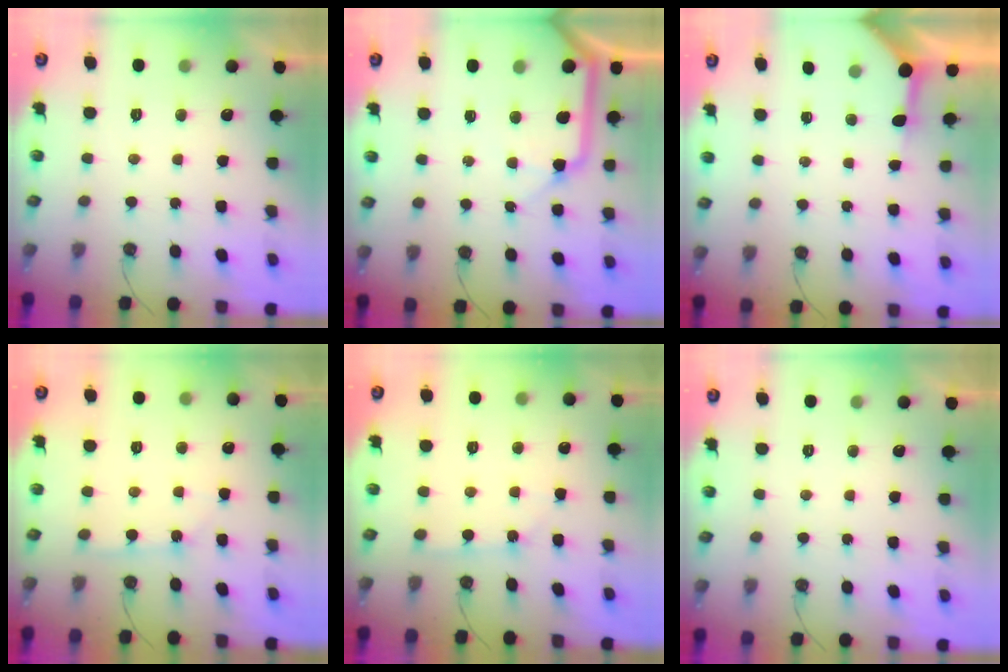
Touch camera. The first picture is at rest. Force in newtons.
{"total": 12.9, "press": 12.8, "slide": 1.9}
{"total": 4.1, "press": 4.1, "slide": 0.3}
{"total": 2.6, "press": 2.6, "slide": 0.2}
{"total": 2.5, "press": 2.5, "slide": 0.3}
{"total": 0.0}